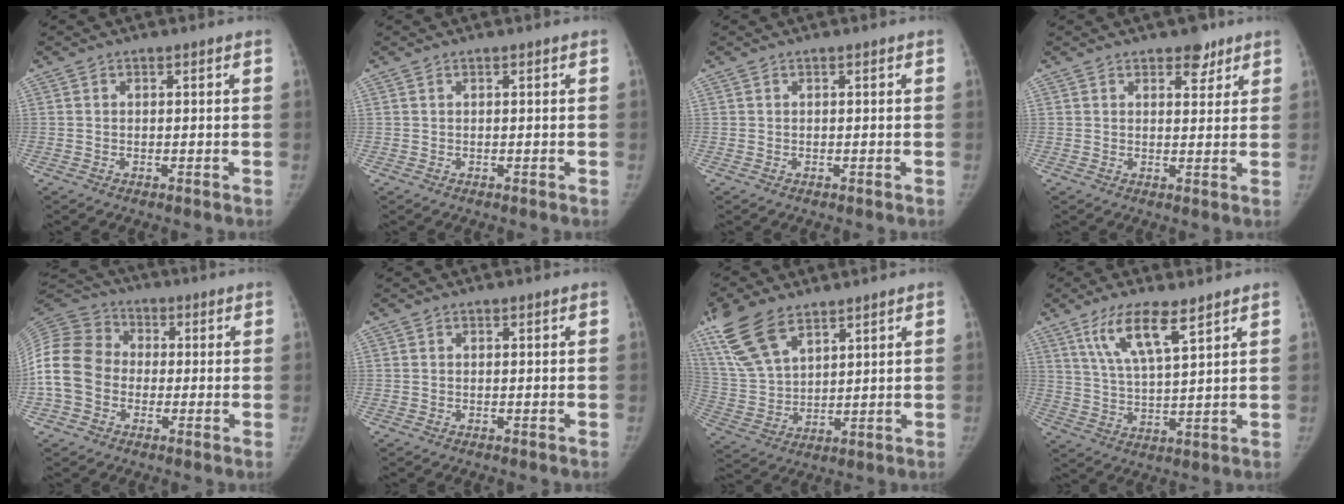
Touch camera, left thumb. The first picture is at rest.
{"total": 0.0}
{"total": 0.0}
{"total": 4.0, "force": [2.8, 2.3, 1.8], "torque": [0.001, -0.015, 0.038]}
{"total": 14.4, "force": [-1.7, 11.8, 8.0], "torque": [-0.162, 0.032, -0.043]}
{"total": 0.0}
{"total": 13.9, "force": [8.9, 6.7, 8.4], "torque": [-0.163, -0.023, 0.182]}
{"total": 9.6, "force": [5.8, 2.2, 7.3], "torque": [-0.137, -0.027, 0.118]}